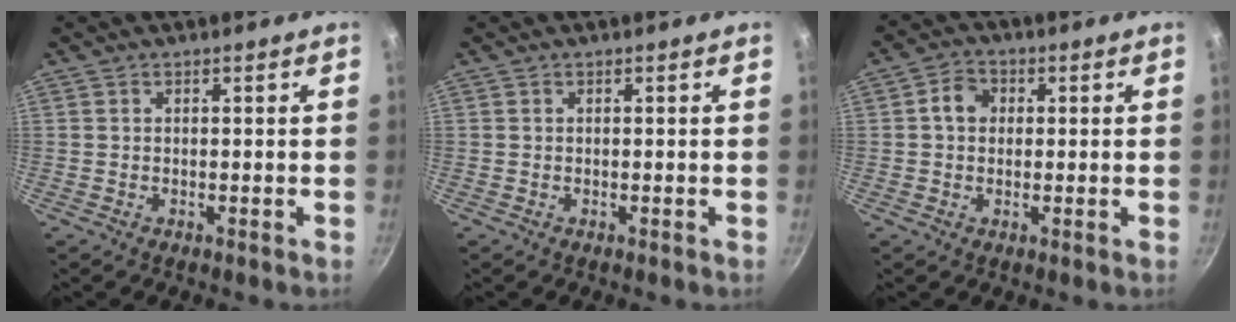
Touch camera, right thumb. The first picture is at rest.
{"total": 0.0}
{"total": 4.4, "force": [0.6, 3.6, 2.4], "torque": [-0.024, 0.011, 0.002]}